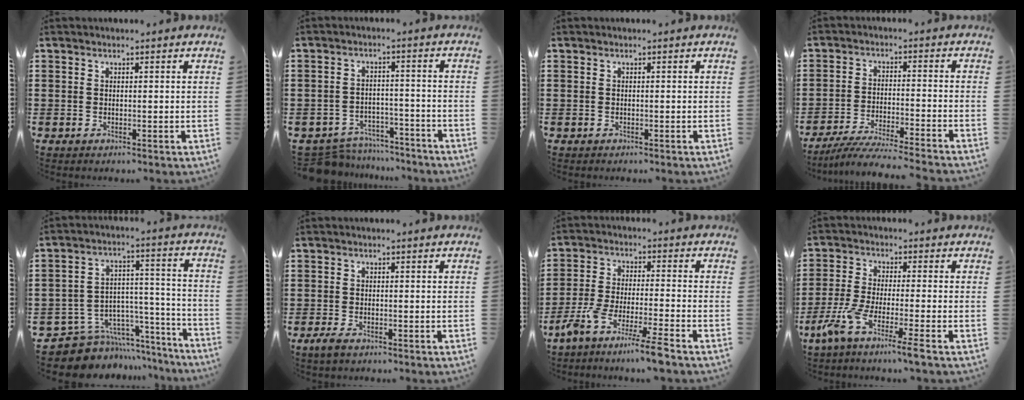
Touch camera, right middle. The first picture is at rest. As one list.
[{"total": 6.0, "force": [-5.9, 1.1, 0.6], "torque": [-0.021, 0.009, -0.120]}, {"total": 0.0}, {"total": 5.5, "force": [-5.2, -0.3, 1.8], "torque": [-0.043, -0.016, -0.104]}, {"total": 8.8, "force": [-7.5, 4.3, 1.4], "torque": [-0.031, 0.014, -0.137]}, {"total": 1.5, "force": [-1.0, 0.5, 1.0], "torque": [-0.028, -0.002, -0.022]}, {"total": 7.4, "force": [-6.4, -0.9, 3.6], "torque": [-0.080, -0.021, -0.127]}, {"total": 6.2, "force": [-4.7, -0.5, 4.0], "torque": [-0.100, -0.021, -0.096]}]